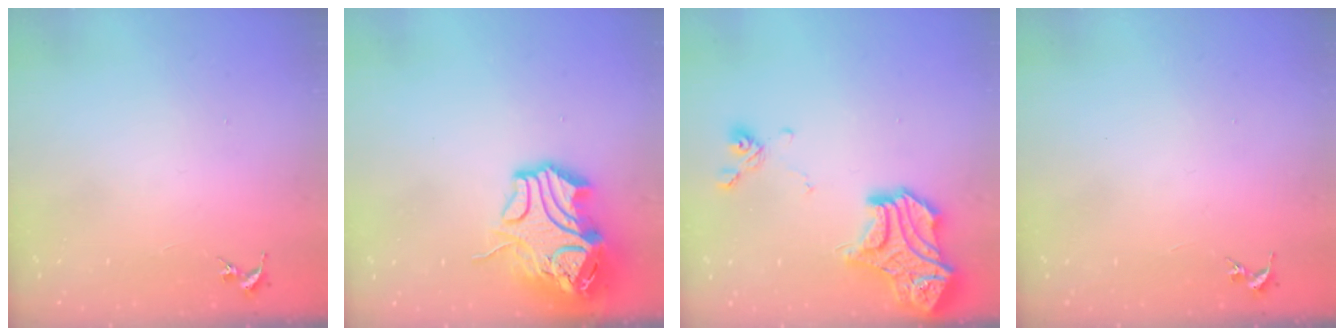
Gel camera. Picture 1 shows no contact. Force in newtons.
{"total": 17.6, "press": 17.4, "slide": 2.5}
{"total": 17.9, "press": 17.9, "slide": 0.7}
{"total": 0.0}